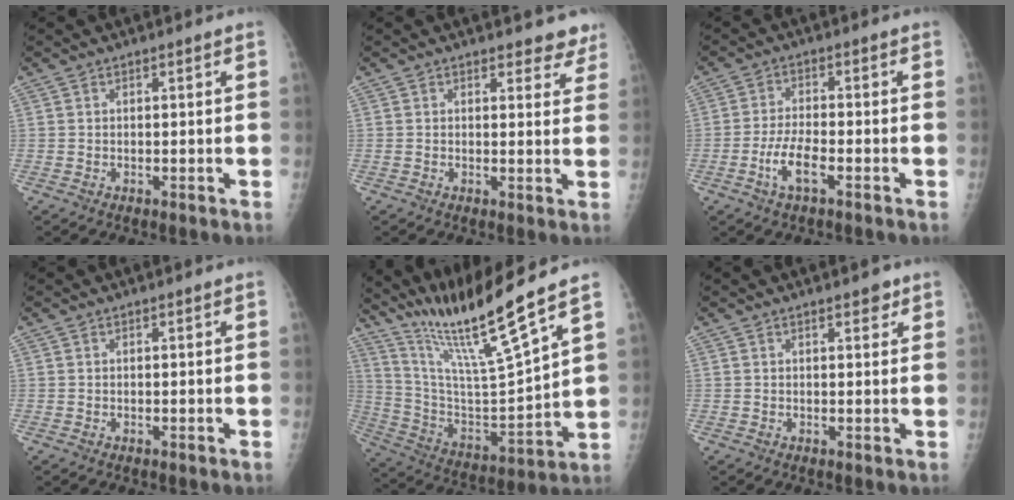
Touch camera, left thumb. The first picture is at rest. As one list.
[{"total": 4.5, "force": [4.0, 1.9, 0.8], "torque": [0.027, -0.021, 0.033]}, {"total": 5.5, "force": [-2.6, 1.8, 4.5], "torque": [-0.094, 0.012, -0.048]}, {"total": 0.0}, {"total": 18.1, "force": [14.5, -1.0, 10.8], "torque": [-0.178, -0.089, 0.280]}, {"total": 2.0, "force": [1.3, 0.9, 1.3], "torque": [-0.008, -0.005, 0.015]}]